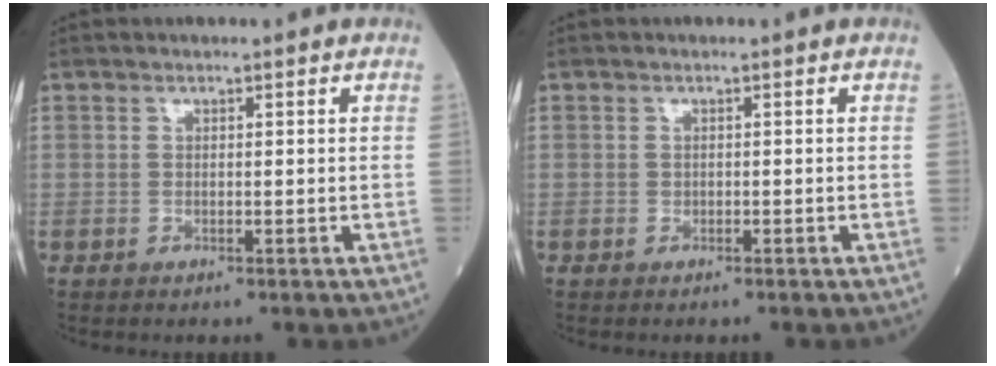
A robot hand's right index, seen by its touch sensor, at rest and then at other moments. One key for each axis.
{"total": 0.0}